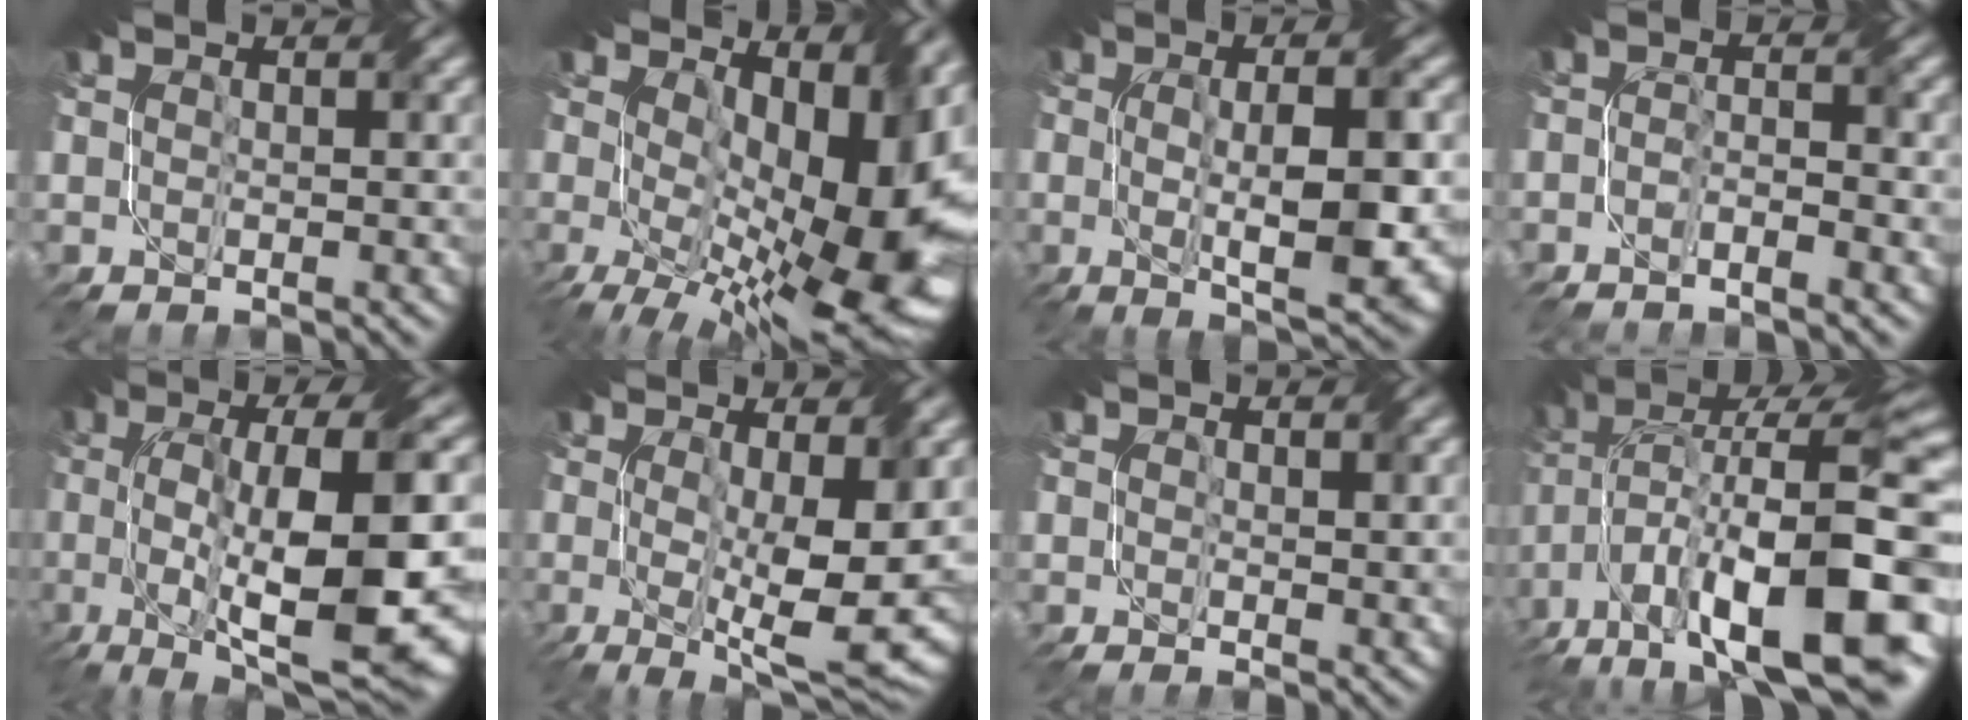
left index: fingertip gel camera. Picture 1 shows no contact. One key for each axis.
{"total": 15.5, "fx": 0.3, "fy": 8.8, "fz": 12.7, "tx": -0.186, "ty": -0.017, "tz": 0.018}
{"total": 8.4, "fx": -0.9, "fy": 2.5, "fz": 7.9, "tx": -0.127, "ty": -0.005, "tz": -0.011}
{"total": 2.3, "fx": -1.7, "fy": 0.4, "fz": 1.5, "tx": -0.033, "ty": -0.002, "tz": -0.035}
{"total": 14.1, "fx": -2.7, "fy": 4.8, "fz": 13.0, "tx": -0.209, "ty": -0.009, "tz": -0.042}
{"total": 10.7, "fx": -0.8, "fy": 4.1, "fz": 9.9, "tx": -0.148, "ty": -0.018, "tz": -0.007}
{"total": 1.6, "fx": 0.6, "fy": 0.9, "fz": 1.2, "tx": -0.022, "ty": -0.009, "tz": 0.009}
{"total": 16.6, "fx": -4.4, "fy": 7.8, "fz": 14.0, "tx": -0.247, "ty": 0.021, "tz": -0.077}